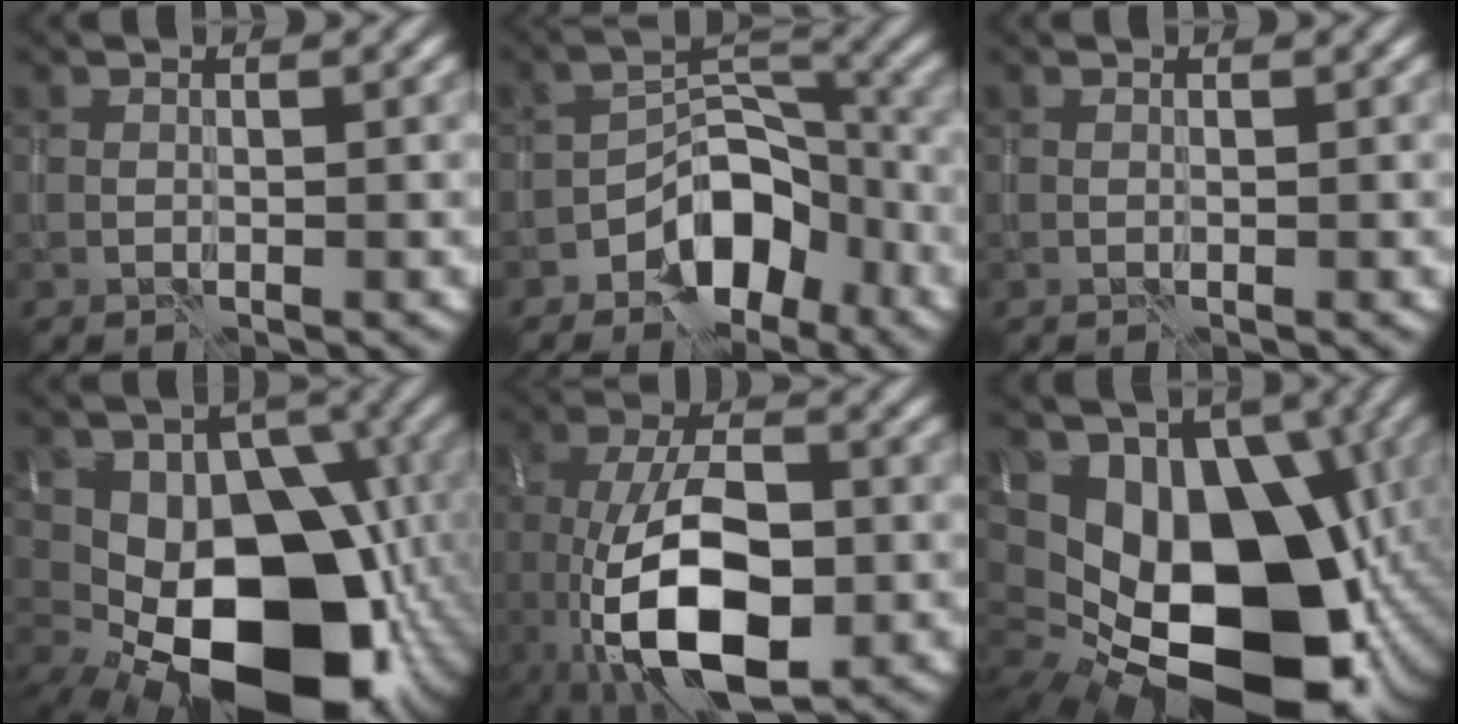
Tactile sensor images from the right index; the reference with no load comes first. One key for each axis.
{"total": 6.6, "fx": -4.0, "fy": 3.7, "fz": 3.7, "tx": -0.036, "ty": 0.009, "tz": -0.072}
{"total": 0.0}
{"total": 16.8, "fx": -3.8, "fy": 10.9, "fz": 12.2, "tx": -0.152, "ty": 0.001, "tz": -0.058}
{"total": 11.9, "fx": -3.7, "fy": 5.5, "fz": 9.9, "tx": -0.185, "ty": -0.010, "tz": -0.064}
{"total": 16.4, "fx": -0.4, "fy": 10.9, "fz": 12.2, "tx": -0.124, "ty": -0.008, "tz": -0.011}